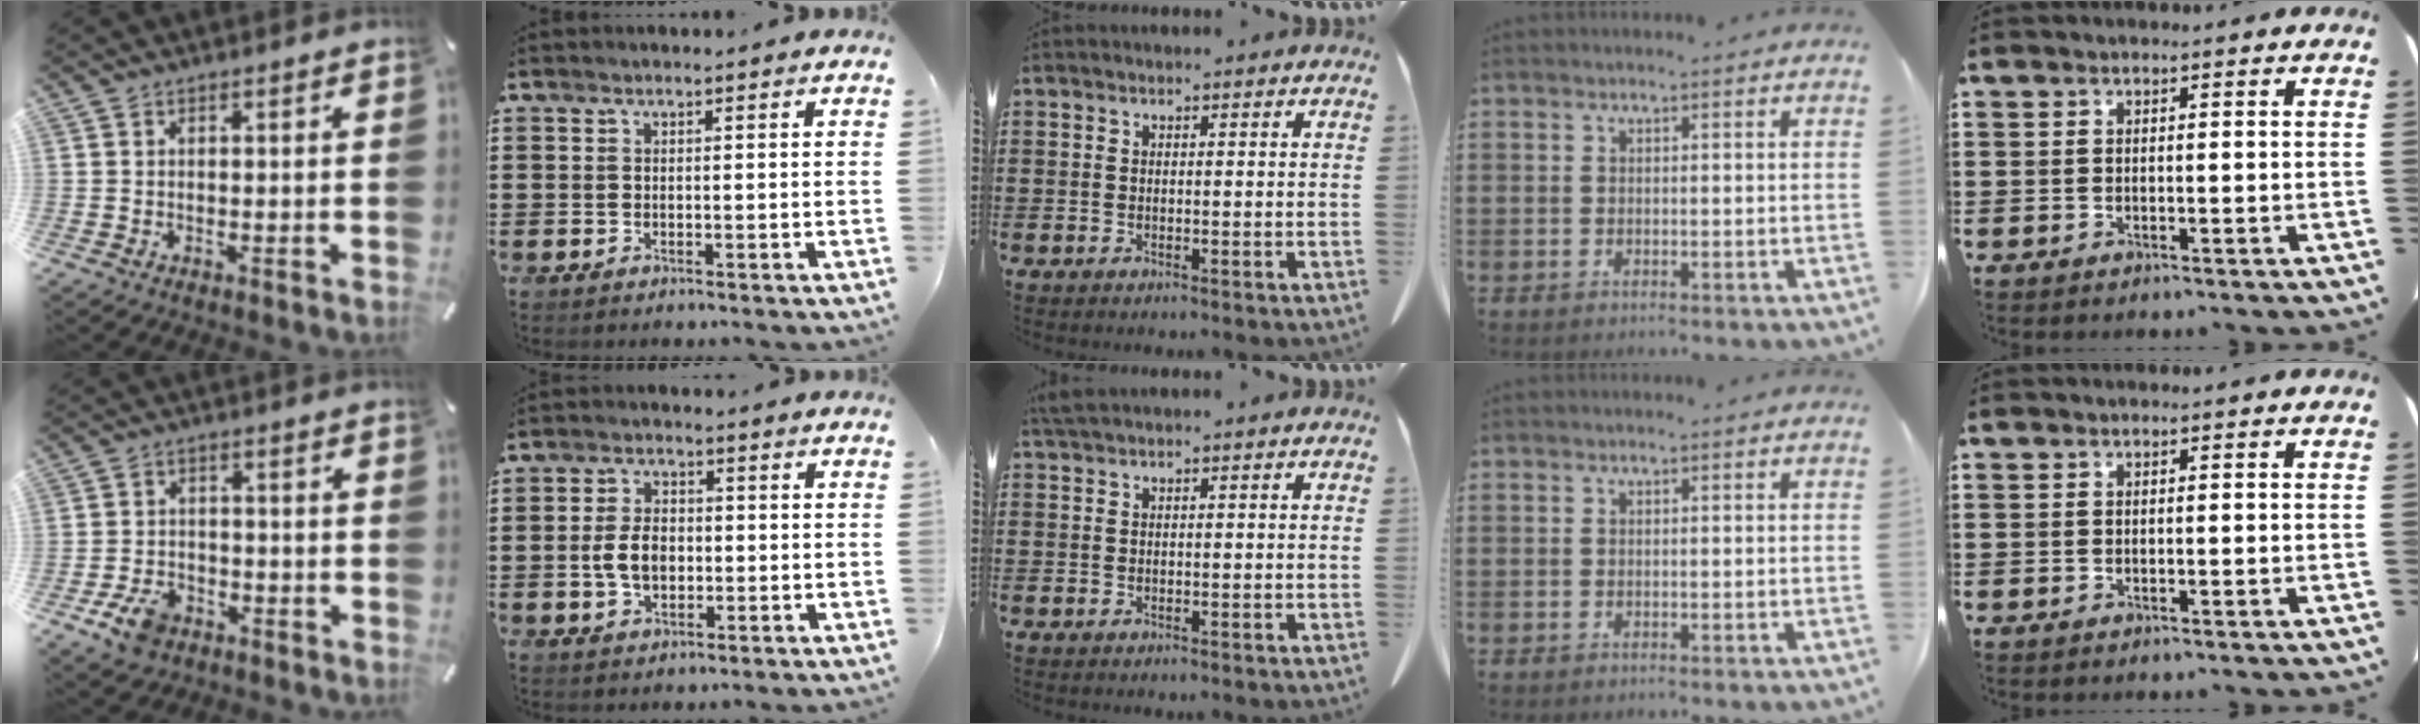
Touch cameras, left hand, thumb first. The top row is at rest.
{"thumb": {"total": 6.8, "force": [-3.8, 4.5, 3.4], "torque": [-0.074, 0.019, -0.072]}, "index": {"total": 5.6, "force": [-0.6, 3.4, 4.3], "torque": [-0.094, -0.001, -0.020]}, "middle": {"total": 1.2, "force": [1.1, 0.0, 0.6], "torque": [-0.016, -0.001, 0.021]}}